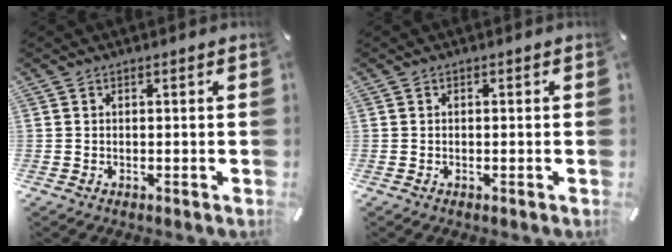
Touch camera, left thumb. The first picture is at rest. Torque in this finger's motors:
{"motor_torque": [-0.02, 0.00, -0.03, -0.01, 0.01]}